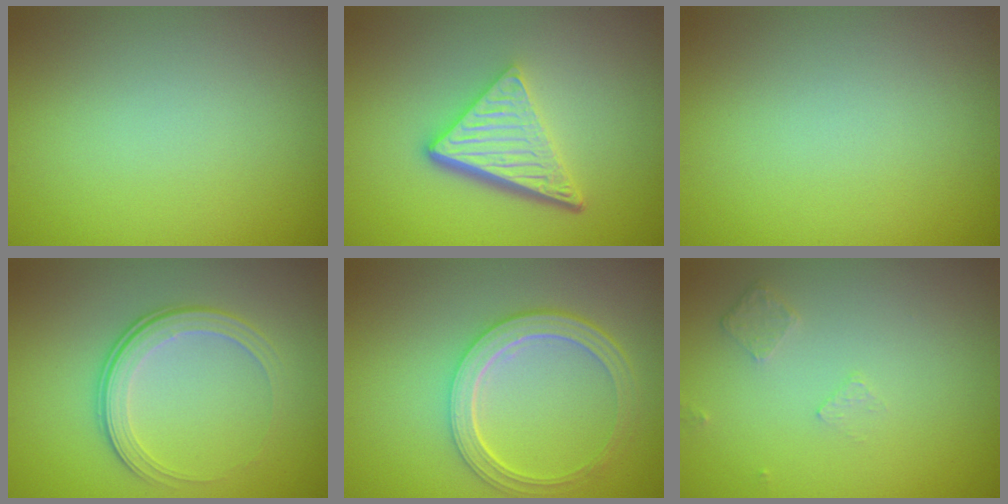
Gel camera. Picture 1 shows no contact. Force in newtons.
{"total": 5.5, "press": 3.7, "slide": 4.0}
{"total": 0.0}
{"total": 3.7, "press": 2.6, "slide": 2.7}
{"total": 4.8, "press": 3.6, "slide": 3.1}
{"total": 0.8, "press": 0.6, "slide": 0.5}